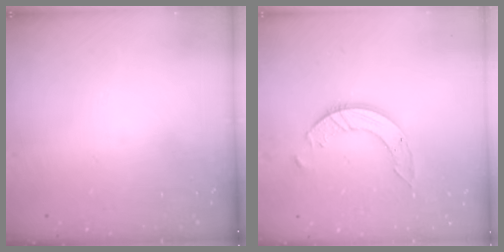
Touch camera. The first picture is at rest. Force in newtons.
{"total": 7.9, "press": 7.8, "slide": 0.7}